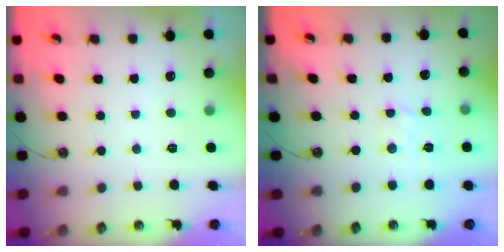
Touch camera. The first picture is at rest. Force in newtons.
{"total": 2.8, "press": 2.7, "slide": 0.6}